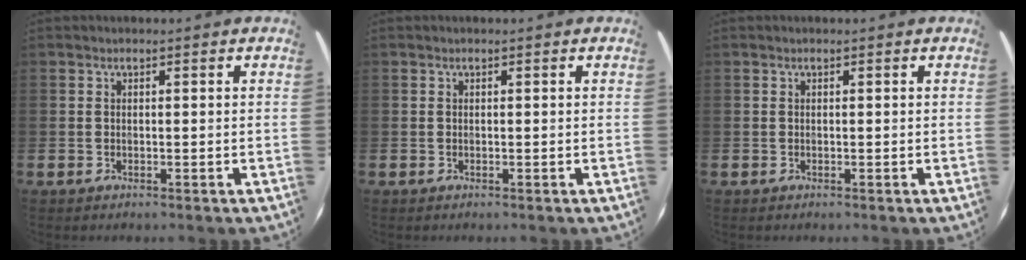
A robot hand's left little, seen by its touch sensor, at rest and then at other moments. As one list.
[{"total": 0.0}, {"total": 0.0}]